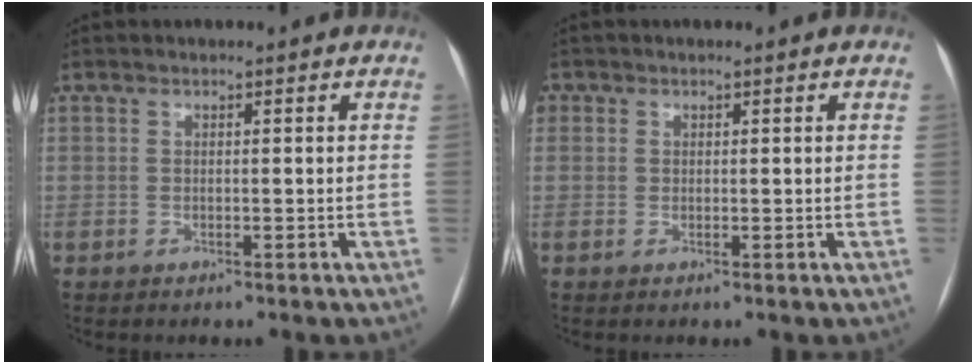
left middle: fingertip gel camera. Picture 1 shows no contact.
{"total": 1.1, "force": [0.3, 1.1, 0.2], "torque": [0.006, 0.002, 0.002]}